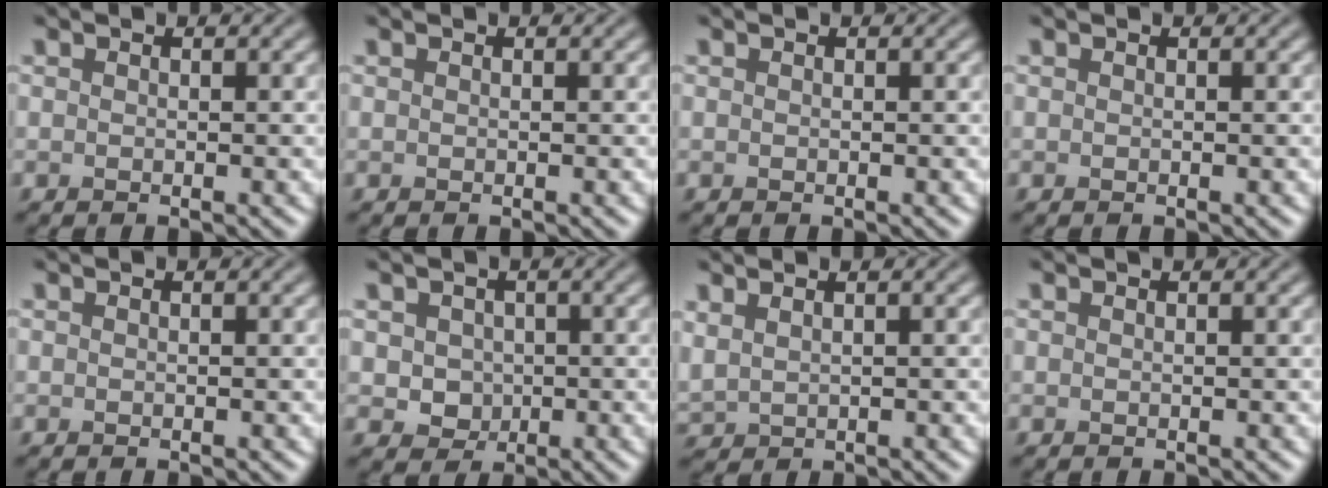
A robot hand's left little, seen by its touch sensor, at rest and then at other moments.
{"total": 0.0}
{"total": 0.0}
{"total": 0.0}
{"total": 0.0}
{"total": 2.5, "force": [0.3, 2.2, 1.1], "torque": [-0.018, 0.001, 0.003]}
{"total": 1.3, "force": [1.1, 0.5, 0.6], "torque": [-0.018, 0.002, 0.030]}
{"total": 0.0}